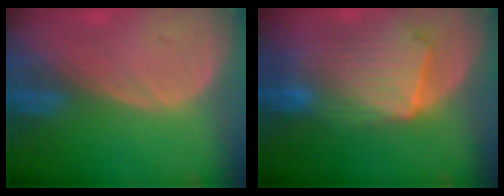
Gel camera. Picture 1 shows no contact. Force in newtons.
{"total": 10.7, "press": 9.3, "slide": 5.3}